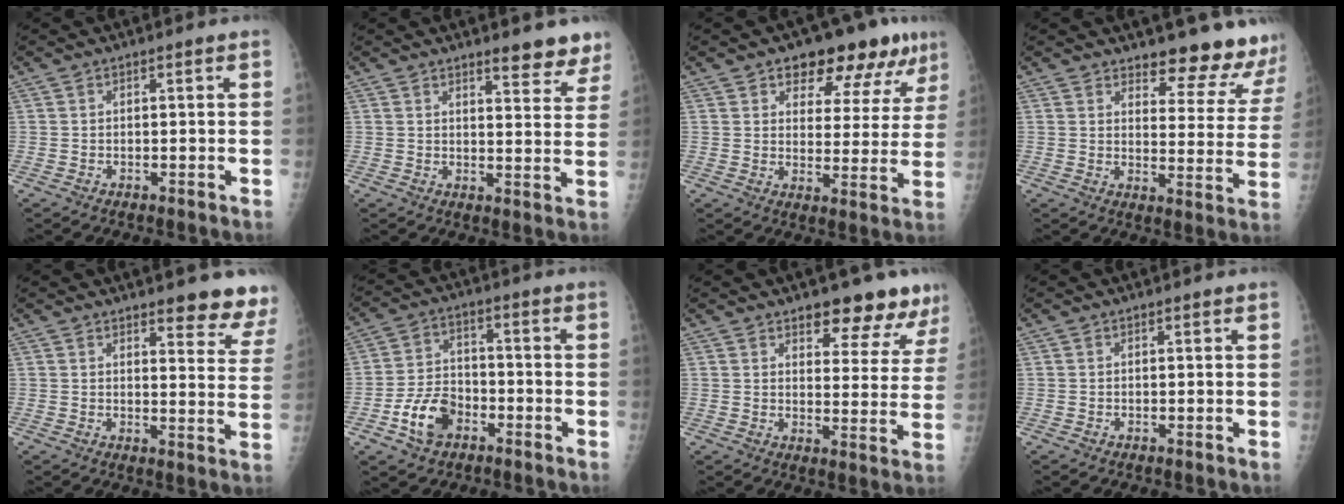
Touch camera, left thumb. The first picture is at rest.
{"total": 7.2, "force": [5.9, 2.2, 3.5], "torque": [-0.013, -0.036, 0.067]}
{"total": 13.8, "force": [8.8, 7.2, 7.7], "torque": [-0.039, -0.032, 0.118]}
{"total": 13.3, "force": [12.4, 3.6, 3.0], "torque": [0.008, -0.111, 0.140]}
{"total": 10.2, "force": [8.8, 2.6, 4.5], "torque": [-0.014, -0.053, 0.085]}
{"total": 9.2, "force": [-4.3, 6.3, 5.2], "torque": [-0.080, 0.027, -0.078]}
{"total": 11.4, "force": [8.8, 4.5, 5.7], "torque": [-0.025, -0.051, 0.106]}
{"total": 0.0}